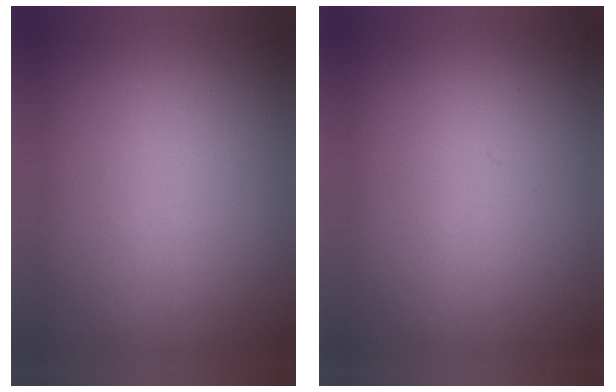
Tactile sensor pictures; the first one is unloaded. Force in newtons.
{"total": 0.0}